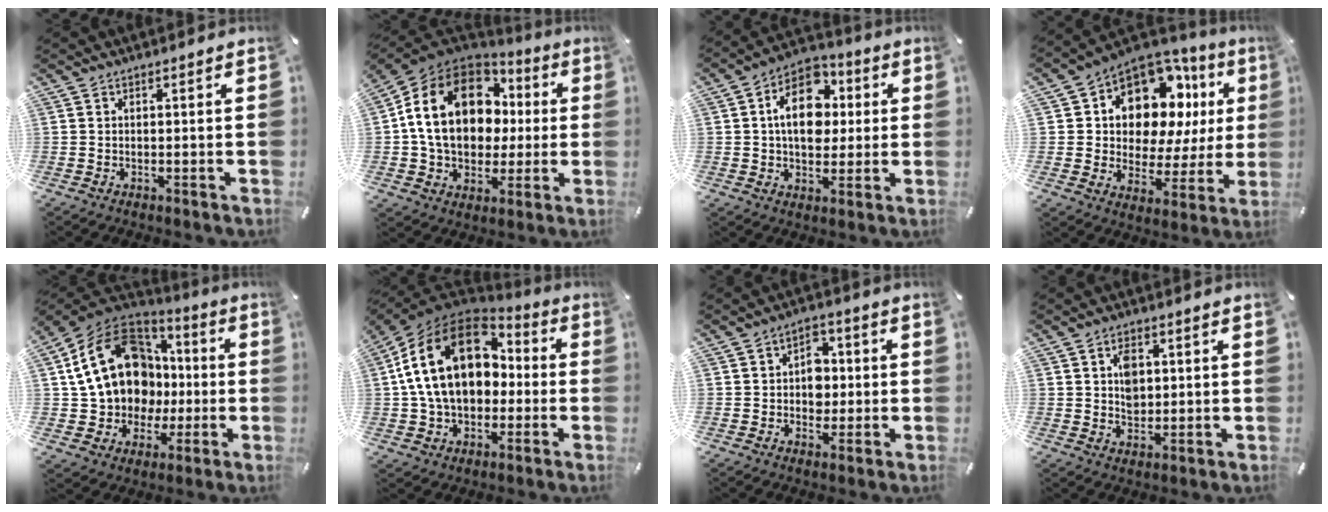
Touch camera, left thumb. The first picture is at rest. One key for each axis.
{"total": 18.3, "fx": 3.1, "fy": 14.3, "fz": 11.0, "tx": -0.235, "ty": -0.001, "tz": 0.062}
{"total": 13.9, "fx": 1.8, "fy": 10.1, "fz": 9.4, "tx": -0.151, "ty": 0.006, "tz": 0.031}
{"total": 14.2, "fx": 7.1, "fy": 9.4, "fz": 8.0, "tx": -0.126, "ty": -0.058, "tz": 0.124}
{"total": 22.0, "fx": 3.2, "fy": 17.8, "fz": 12.5, "tx": -0.251, "ty": 0.000, "tz": 0.077}
{"total": 22.0, "fx": 3.2, "fy": 16.0, "fz": 14.7, "tx": -0.290, "ty": 0.012, "tz": 0.053}
{"total": 6.8, "fx": 0.0, "fy": 5.8, "fz": 3.7, "tx": -0.036, "ty": 0.002, "tz": -0.006}
{"total": 5.5, "fx": 1.2, "fy": 4.3, "fz": 3.2, "tx": -0.036, "ty": -0.005, "tz": 0.015}